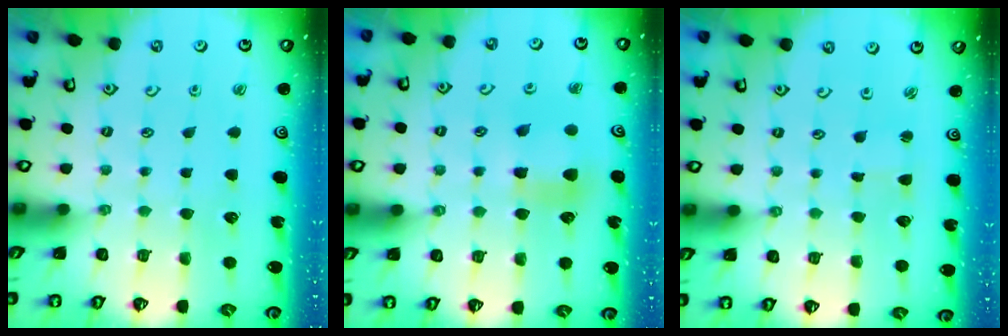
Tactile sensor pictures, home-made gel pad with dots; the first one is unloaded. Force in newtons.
{"total": 5.9, "press": 5.9, "slide": 0.3}
{"total": 1.1, "press": 1.1, "slide": 0.2}